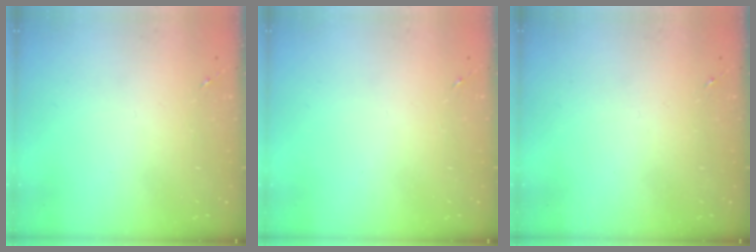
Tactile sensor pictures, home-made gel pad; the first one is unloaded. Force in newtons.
{"total": 0.0}
{"total": 0.0}